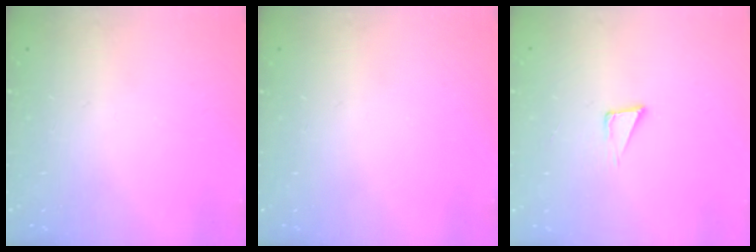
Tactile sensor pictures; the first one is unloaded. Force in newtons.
{"total": 0.0}
{"total": 3.9, "press": 2.6, "slide": 2.9}